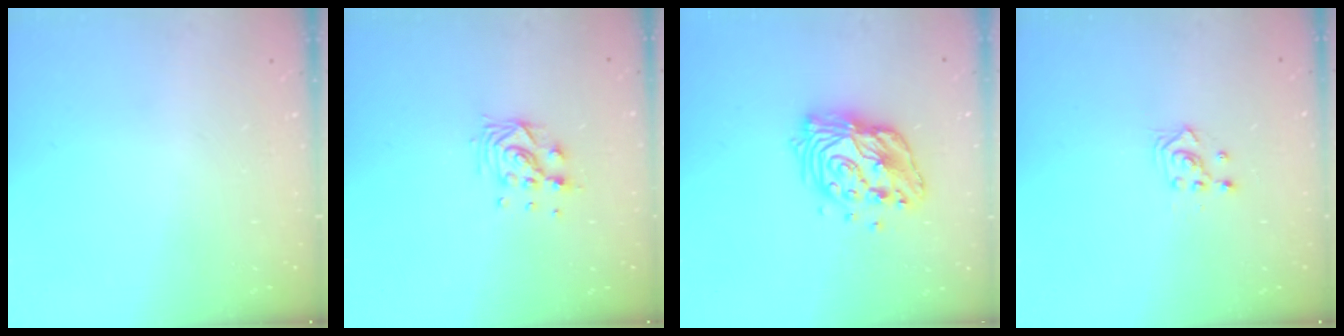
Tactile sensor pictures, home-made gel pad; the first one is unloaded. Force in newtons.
{"total": 9.3, "press": 9.3, "slide": 0.9}
{"total": 14.7, "press": 14.6, "slide": 1.2}
{"total": 2.3, "press": 2.3, "slide": 0.3}